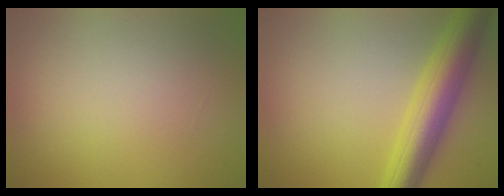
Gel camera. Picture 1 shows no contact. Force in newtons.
{"total": 7.1, "press": 7.0, "slide": 0.2}